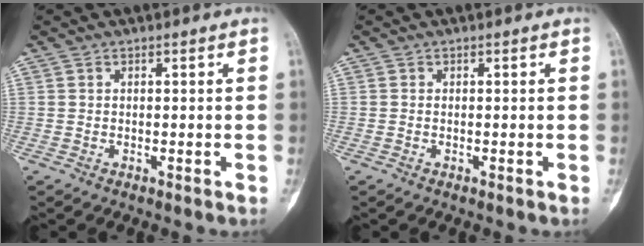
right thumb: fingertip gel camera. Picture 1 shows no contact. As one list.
[{"total": 0.0}]